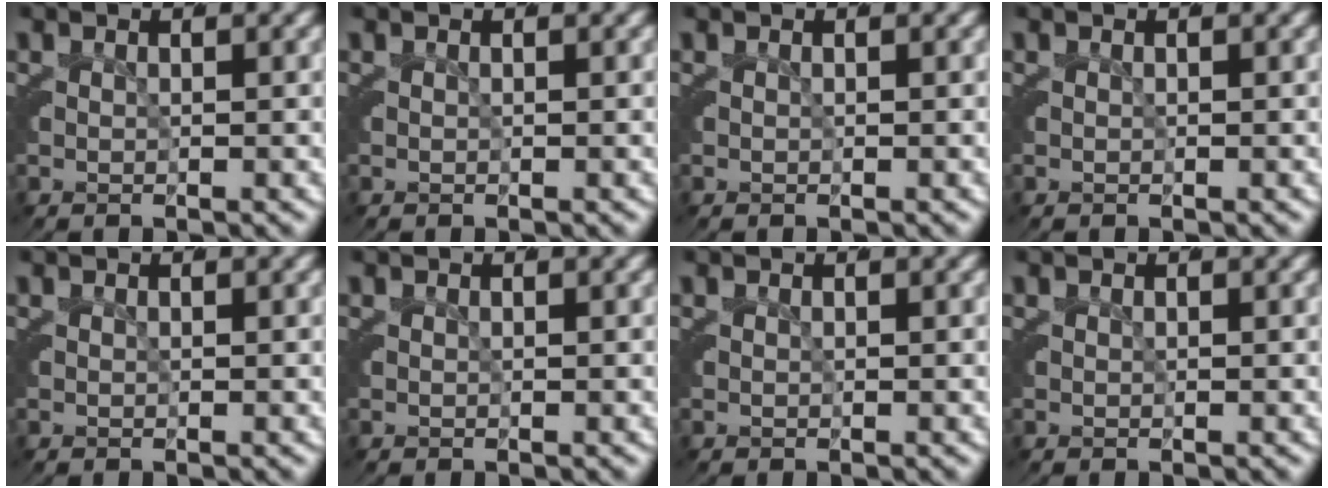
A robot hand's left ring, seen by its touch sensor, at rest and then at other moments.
{"total": 0.0}
{"total": 0.0}
{"total": 0.0}
{"total": 0.0}
{"total": 0.0}
{"total": 0.0}
{"total": 0.0}